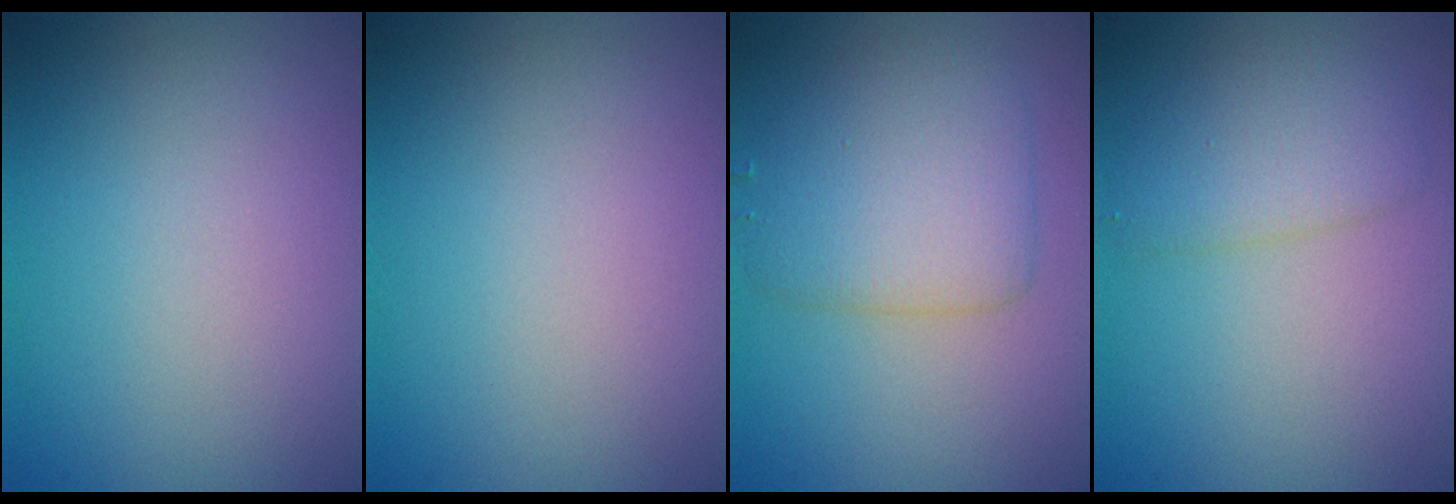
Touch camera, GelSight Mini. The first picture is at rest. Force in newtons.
{"total": 0.0}
{"total": 4.3, "press": 4.3, "slide": 0.0}
{"total": 2.7, "press": 2.7, "slide": 0.1}